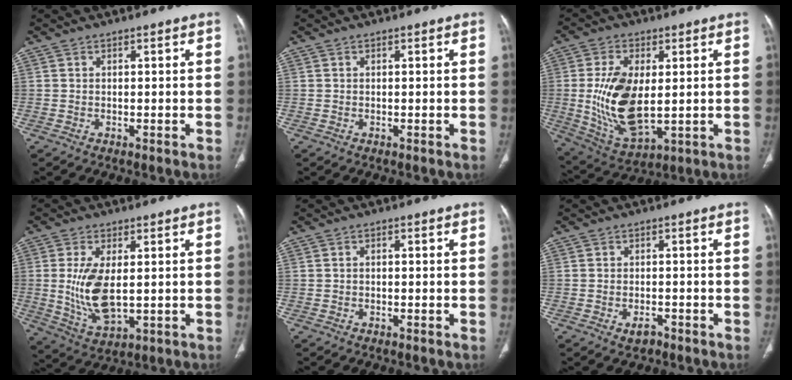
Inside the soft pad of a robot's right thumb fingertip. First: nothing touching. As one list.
[{"total": 0.0}, {"total": 15.1, "force": [0.5, 7.7, 13.0], "torque": [-0.250, -0.018, 0.025]}, {"total": 10.2, "force": [0.3, 4.8, 9.0], "torque": [-0.183, -0.018, 0.023]}, {"total": 0.5, "force": [-0.2, 0.3, 0.3], "torque": [-0.005, 0.002, -0.008]}, {"total": 2.2, "force": [-1.4, 1.3, 1.2], "torque": [-0.022, 0.007, -0.018]}]